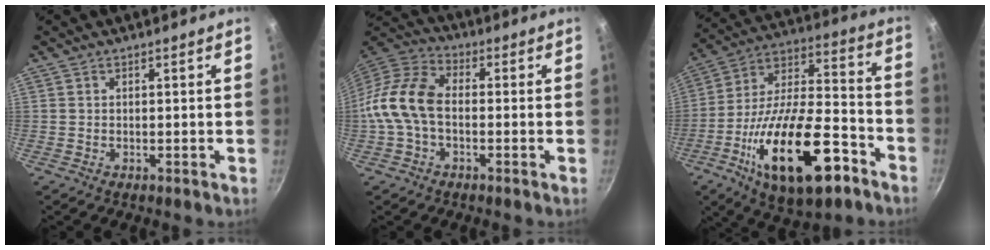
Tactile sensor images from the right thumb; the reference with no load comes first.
{"total": 12.8, "force": [-1.6, 8.1, 9.8], "torque": [-0.182, 0.040, -0.051]}
{"total": 26.6, "force": [-11.9, 11.3, 21.0], "torque": [-0.333, 0.048, -0.193]}